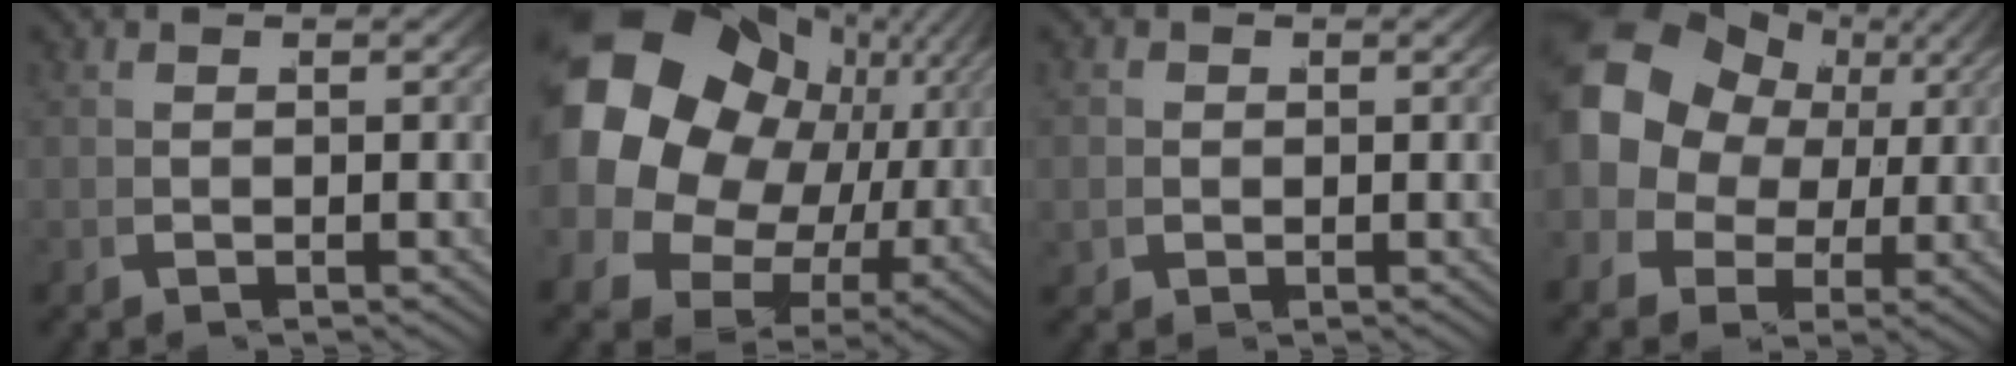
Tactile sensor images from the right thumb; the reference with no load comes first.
{"total": 22.4, "force": [3.1, 16.8, 14.5], "torque": [-0.283, -0.022, 0.048]}
{"total": 1.5, "force": [-0.1, 1.5, 0.2], "torque": [-0.005, -0.005, 0.001]}
{"total": 14.6, "force": [3.1, 11.5, 8.5], "torque": [-0.185, -0.005, 0.047]}